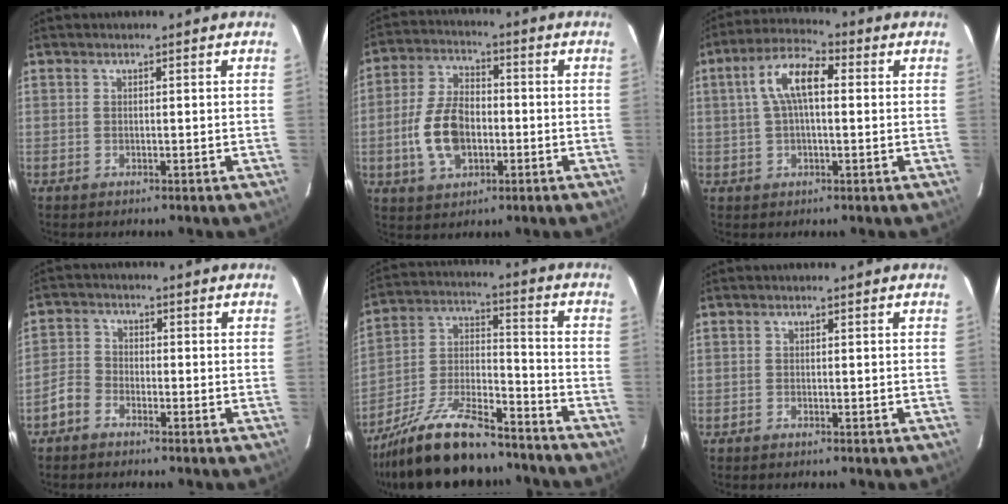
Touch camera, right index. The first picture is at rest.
{"total": 11.6, "force": [-2.6, 7.1, 8.8], "torque": [-0.180, 0.012, -0.039]}
{"total": 9.0, "force": [1.4, 3.6, 8.1], "torque": [-0.155, 0.025, 0.023]}
{"total": 3.6, "force": [-2.5, 2.3, 1.1], "torque": [-0.025, 0.012, -0.054]}
{"total": 21.2, "force": [-16.6, 6.8, 11.4], "torque": [-0.225, -0.005, -0.272]}
{"total": 0.0}